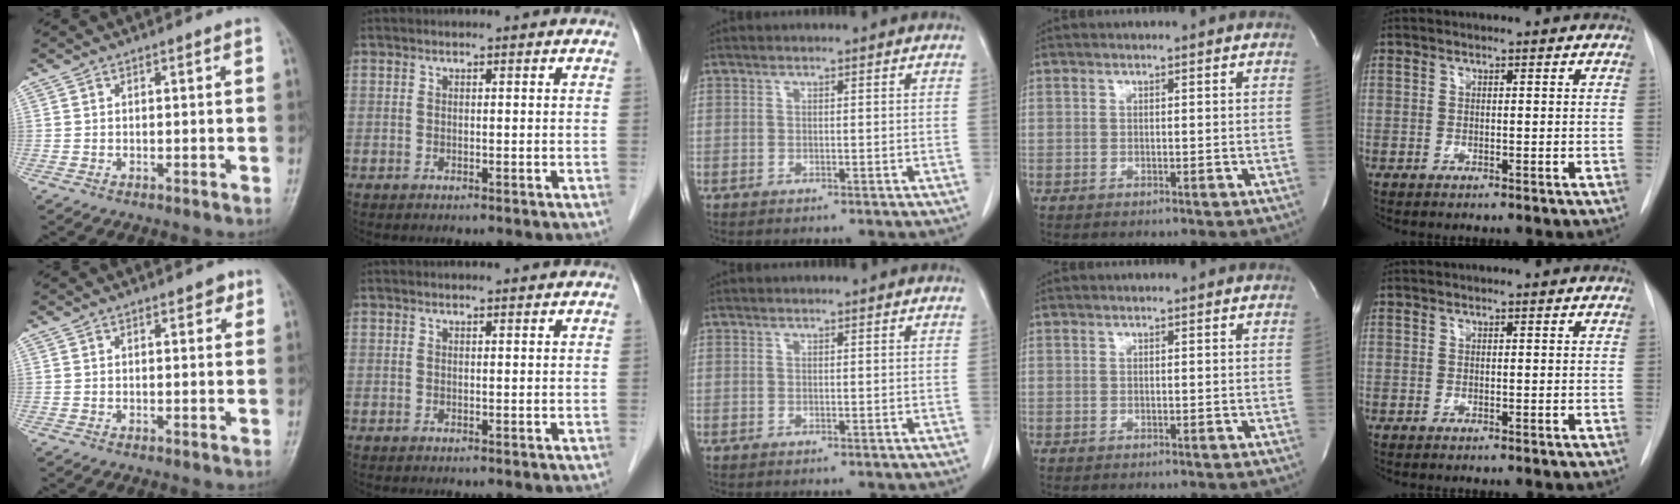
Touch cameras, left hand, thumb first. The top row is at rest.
{"thumb": {"total": 2.0, "force": [1.1, 1.1, 1.3], "torque": [-0.005, -0.002, 0.012]}, "index": {"total": 0.7, "force": [0.7, 0.0, 0.1], "torque": [-0.008, -0.001, 0.008]}}